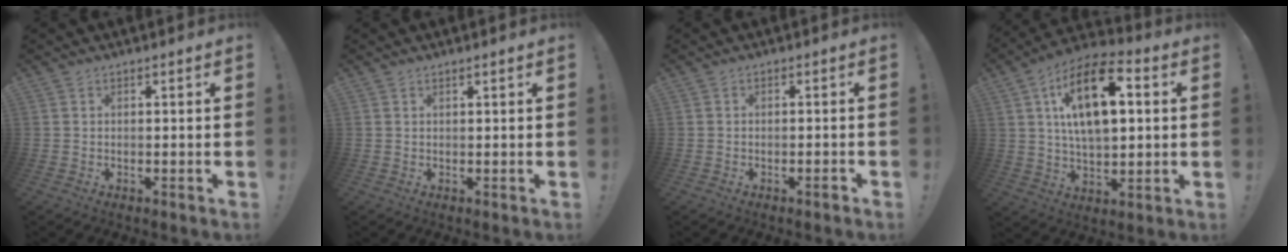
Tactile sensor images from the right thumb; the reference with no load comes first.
{"total": 0.8, "force": [0.6, -0.1, 0.5], "torque": [-0.004, -0.001, 0.008]}
{"total": 1.4, "force": [-1.0, 0.0, 1.0], "torque": [-0.014, 0.003, -0.017]}
{"total": 19.2, "force": [5.2, 10.0, 15.5], "torque": [-0.252, -0.004, 0.080]}